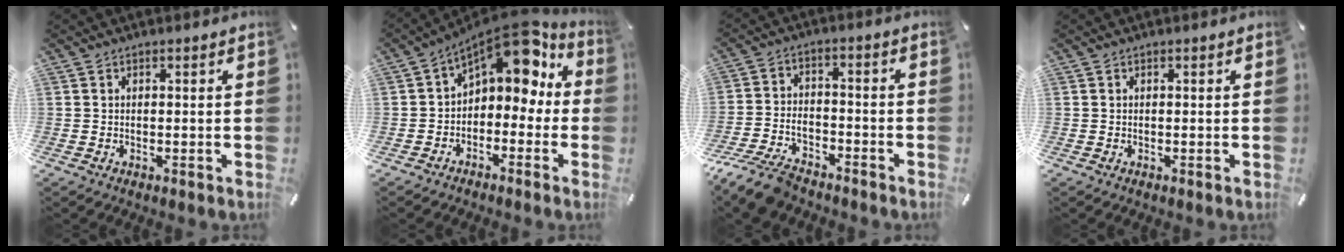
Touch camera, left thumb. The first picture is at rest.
{"total": 10.2, "force": [6.4, 5.6, 5.6], "torque": [-0.085, -0.056, 0.112]}
{"total": 9.0, "force": [-7.3, 3.7, 3.9], "torque": [-0.077, 0.034, -0.141]}
{"total": 0.0}